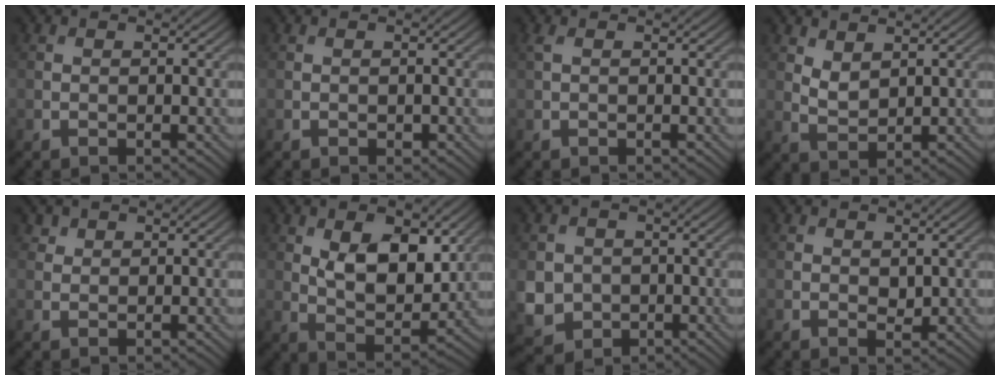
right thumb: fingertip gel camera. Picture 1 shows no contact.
{"total": 0.6, "force": [-0.2, 0.3, 0.4], "torque": [-0.006, -0.003, -0.002]}
{"total": 1.0, "force": [0.4, 0.3, 0.8], "torque": [-0.025, 0.004, 0.008]}
{"total": 2.7, "force": [1.7, 1.3, 1.5], "torque": [-0.039, -0.006, 0.040]}
{"total": 1.4, "force": [1.0, 0.9, 0.2], "torque": [-0.002, 0.001, 0.021]}
{"total": 9.9, "force": [3.1, 5.1, 7.8], "torque": [-0.142, -0.011, 0.056]}
{"total": 5.5, "force": [-0.5, 5.1, 2.0], "torque": [-0.068, -0.024, -0.016]}
{"total": 1.2, "force": [0.4, 0.8, 0.9], "torque": [-0.015, -0.005, 0.009]}